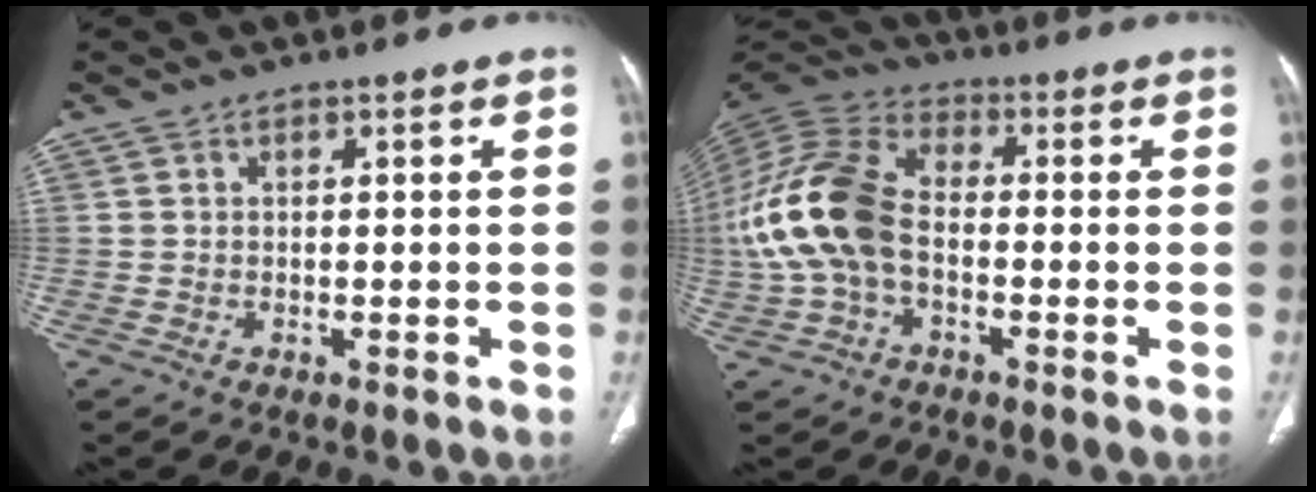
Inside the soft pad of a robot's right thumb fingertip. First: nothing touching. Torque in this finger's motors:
{"motor_torque": [1.70, 1.87, 1.72, -0.40, 0.50]}